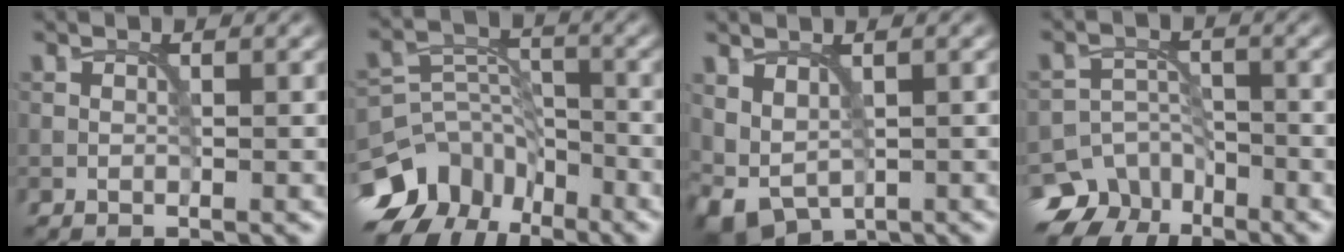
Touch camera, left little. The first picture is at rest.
{"total": 9.6, "force": [-6.8, 6.1, 2.9], "torque": [-0.047, 0.013, -0.124]}
{"total": 2.6, "force": [0.9, 1.5, 1.9], "torque": [-0.043, -0.012, 0.024]}
{"total": 6.9, "force": [-5.1, 4.4, 1.3], "torque": [0.000, -0.003, -0.084]}